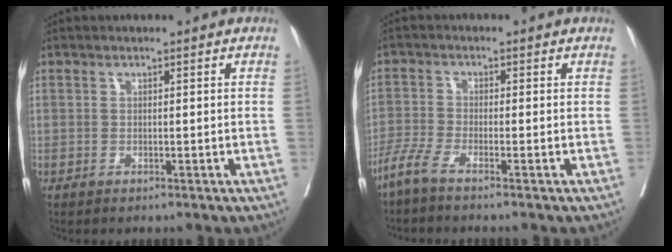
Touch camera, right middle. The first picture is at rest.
{"total": 3.1, "force": [-2.5, -0.2, 1.8], "torque": [-0.047, -0.006, -0.059]}